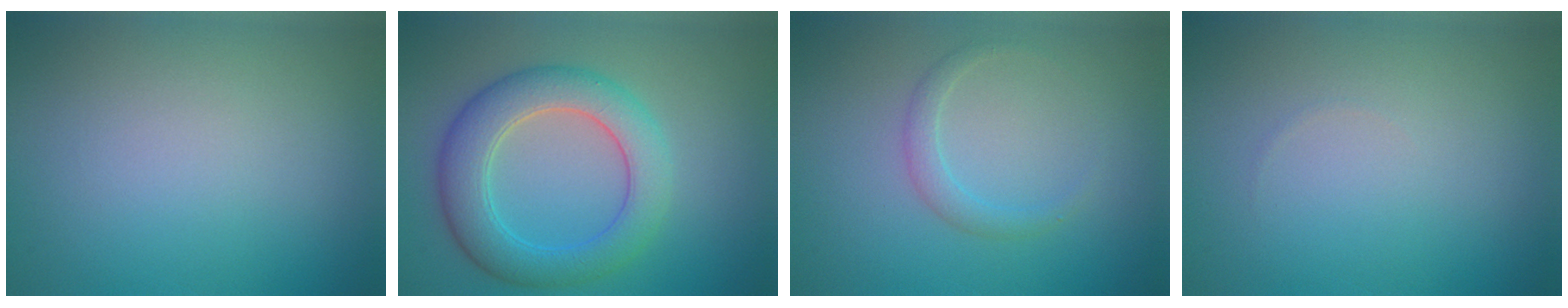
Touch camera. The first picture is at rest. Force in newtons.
{"total": 5.8, "press": 5.8, "slide": 0.3}
{"total": 1.5, "press": 1.5, "slide": 0.1}
{"total": 0.0}